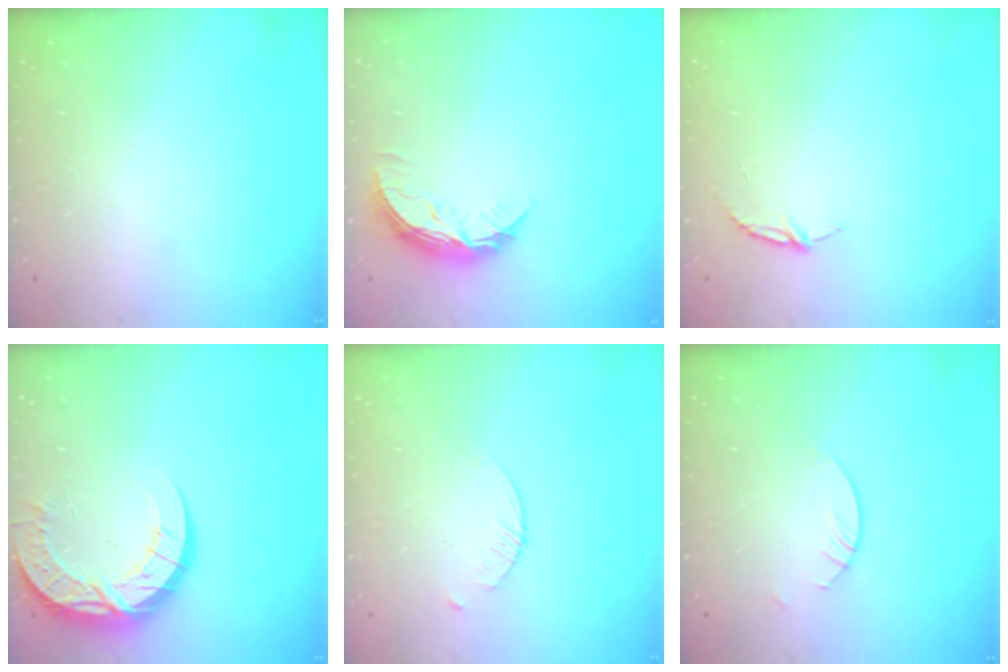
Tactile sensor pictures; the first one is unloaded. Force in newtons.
{"total": 8.2, "press": 8.2, "slide": 0.5}
{"total": 5.1, "press": 5.1, "slide": 0.5}
{"total": 13.2, "press": 13.2, "slide": 1.0}
{"total": 1.5, "press": 1.5, "slide": 0.2}
{"total": 3.0, "press": 2.9, "slide": 0.3}